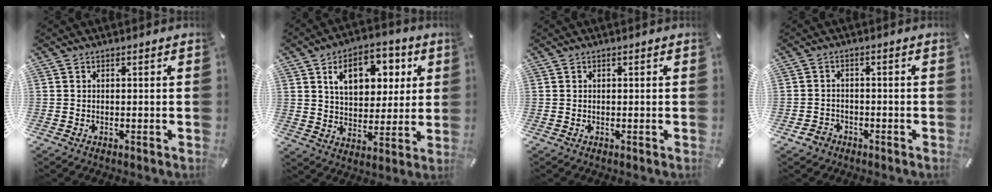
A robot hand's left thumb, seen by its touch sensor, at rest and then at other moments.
{"total": 12.7, "force": [5.8, 8.7, 7.3], "torque": [-0.108, -0.013, 0.100]}
{"total": 0.0}
{"total": 3.1, "force": [-2.2, 2.2, 0.5], "torque": [-0.006, 0.013, -0.044]}